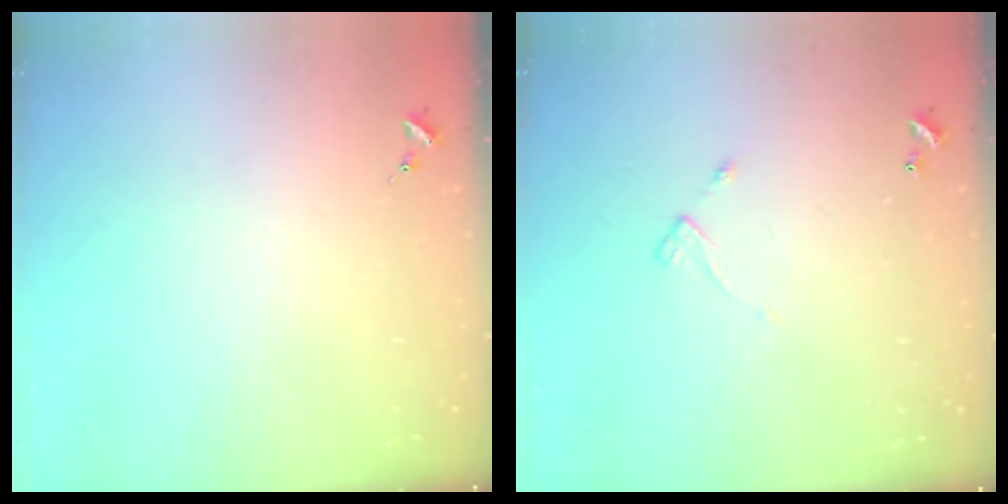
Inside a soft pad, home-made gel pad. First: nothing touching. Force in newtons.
{"total": 5.7, "press": 5.7, "slide": 0.5}